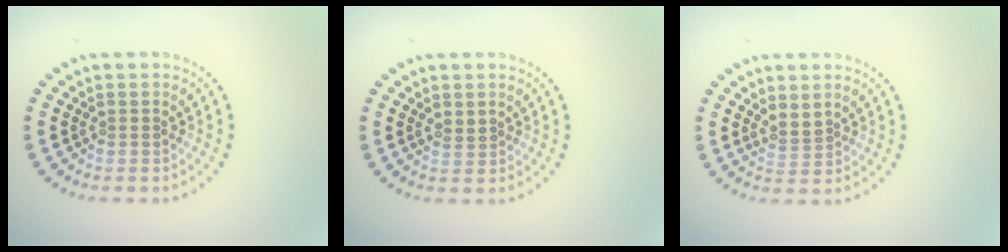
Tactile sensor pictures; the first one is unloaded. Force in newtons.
{"total": 0.8, "press": 0.7, "slide": 0.3}
{"total": 1.6, "press": 1.2, "slide": 1.1}